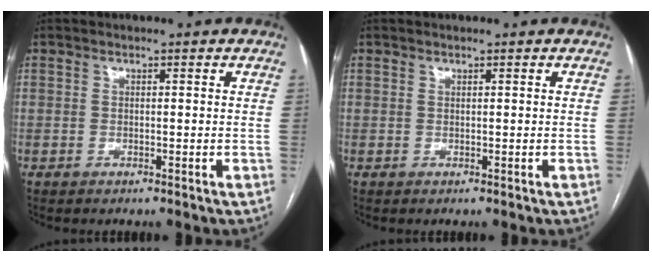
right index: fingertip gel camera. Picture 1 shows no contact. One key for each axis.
{"total": 0.0}